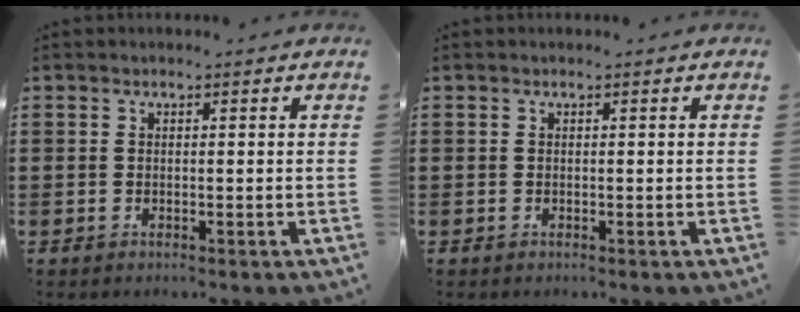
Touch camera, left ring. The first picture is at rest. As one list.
[{"total": 0.0}]